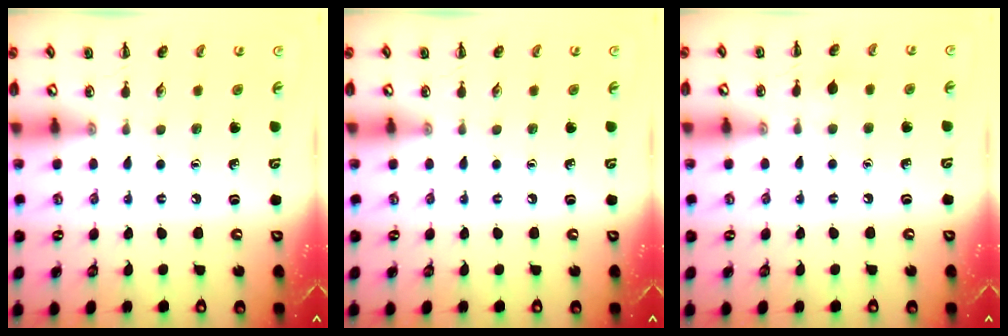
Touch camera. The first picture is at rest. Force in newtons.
{"total": 0.0}
{"total": 3.7, "press": 3.6, "slide": 0.9}